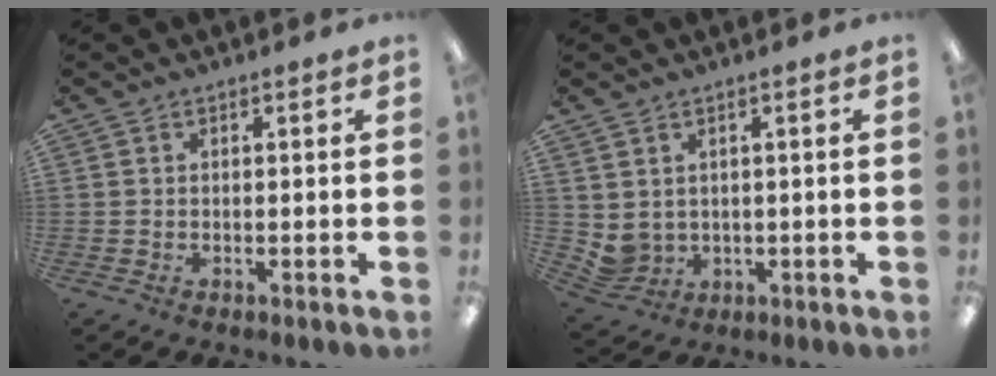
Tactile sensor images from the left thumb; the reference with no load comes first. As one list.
[{"total": 3.5, "force": [1.8, 2.8, 0.9], "torque": [-0.024, -0.009, 0.037]}]